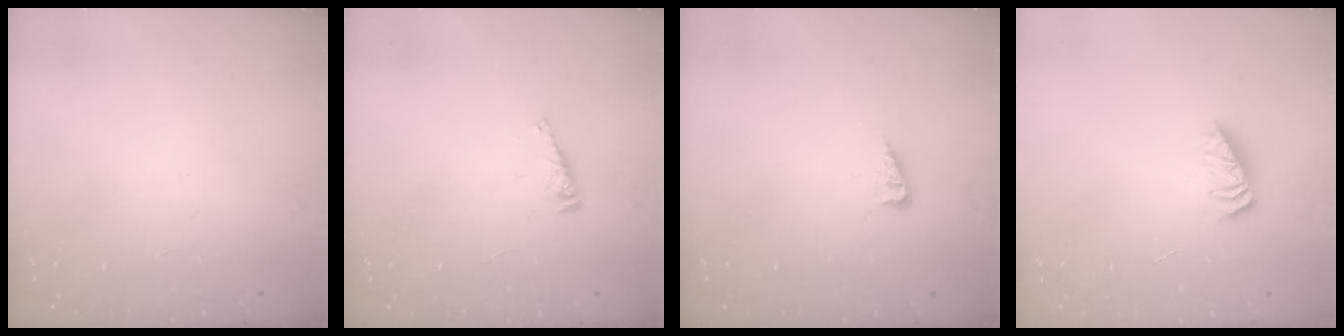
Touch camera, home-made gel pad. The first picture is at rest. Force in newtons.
{"total": 2.6, "press": 2.6, "slide": 0.3}
{"total": 2.7, "press": 2.7, "slide": 0.4}
{"total": 2.5, "press": 2.5, "slide": 0.4}